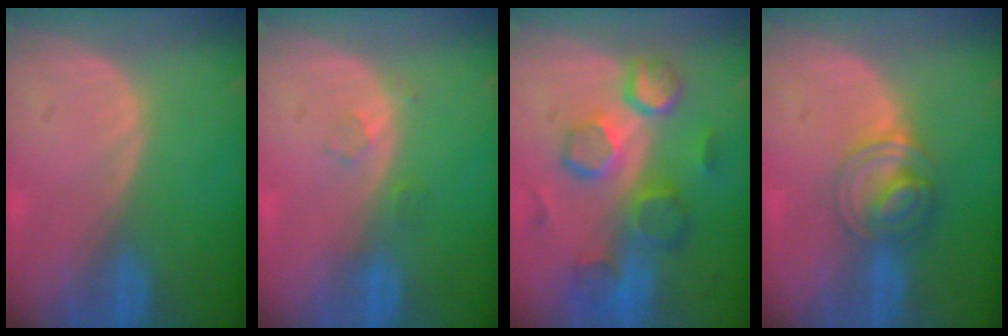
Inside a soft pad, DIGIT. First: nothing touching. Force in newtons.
{"total": 1.7, "press": 1.7, "slide": 0.2}
{"total": 10.4, "press": 9.3, "slide": 4.8}
{"total": 6.2, "press": 5.3, "slide": 3.1}